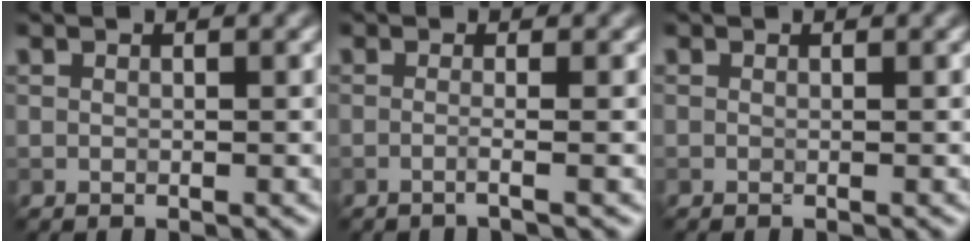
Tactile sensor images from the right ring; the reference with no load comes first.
{"total": 1.5, "force": [-0.4, 0.4, 1.4], "torque": [-0.015, -0.007, -0.023]}
{"total": 0.0}